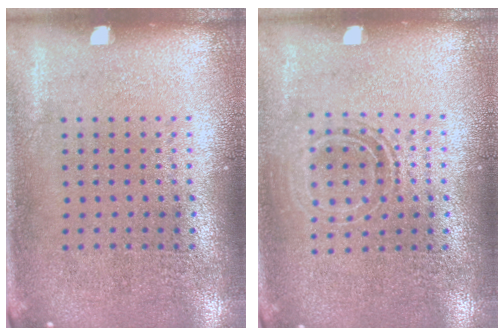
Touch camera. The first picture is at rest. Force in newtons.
{"total": 1.4, "press": 1.2, "slide": 0.8}